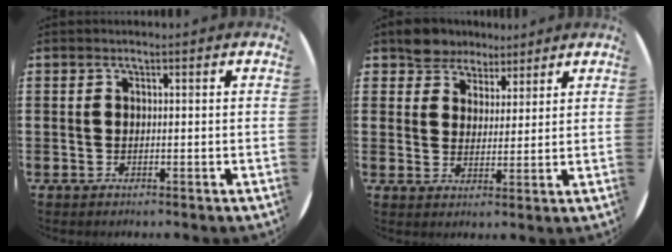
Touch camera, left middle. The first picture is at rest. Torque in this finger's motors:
{"motor_torque": [0.19, -0.18, 0.06, 0.03]}